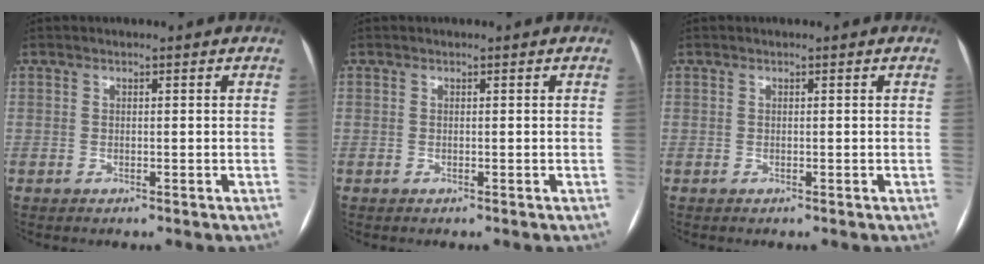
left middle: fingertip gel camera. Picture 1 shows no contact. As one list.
[{"total": 0.0}, {"total": 0.0}]